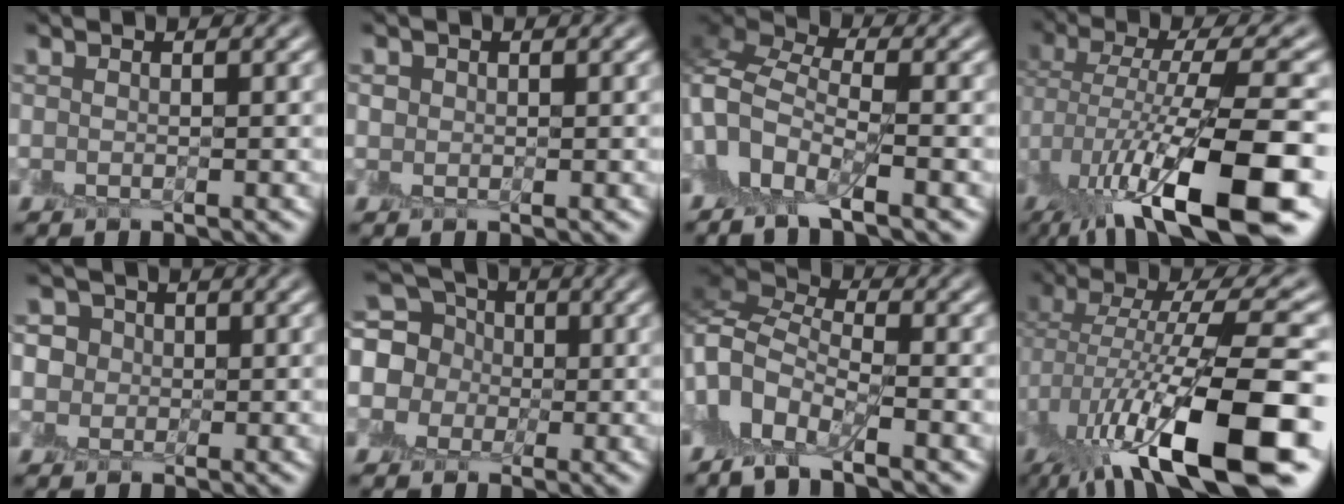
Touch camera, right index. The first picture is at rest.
{"total": 0.9, "force": [0.5, 0.8, -0.2], "torque": [0.002, 0.004, 0.007]}
{"total": 6.3, "force": [-3.0, 3.4, 4.3], "torque": [-0.095, 0.003, -0.076]}
{"total": 12.7, "force": [-4.5, 4.0, 11.2], "torque": [-0.205, -0.005, -0.065]}
{"total": 5.6, "force": [2.3, 4.8, 1.9], "torque": [-0.040, 0.033, 0.011]}
{"total": 9.7, "force": [1.7, 8.7, 3.9], "torque": [-0.113, 0.035, -0.007]}
{"total": 5.7, "force": [-2.6, 3.0, 4.1], "torque": [-0.083, 0.008, -0.075]}
{"total": 13.8, "force": [-4.2, 4.1, 12.5], "torque": [-0.227, 0.000, -0.062]}